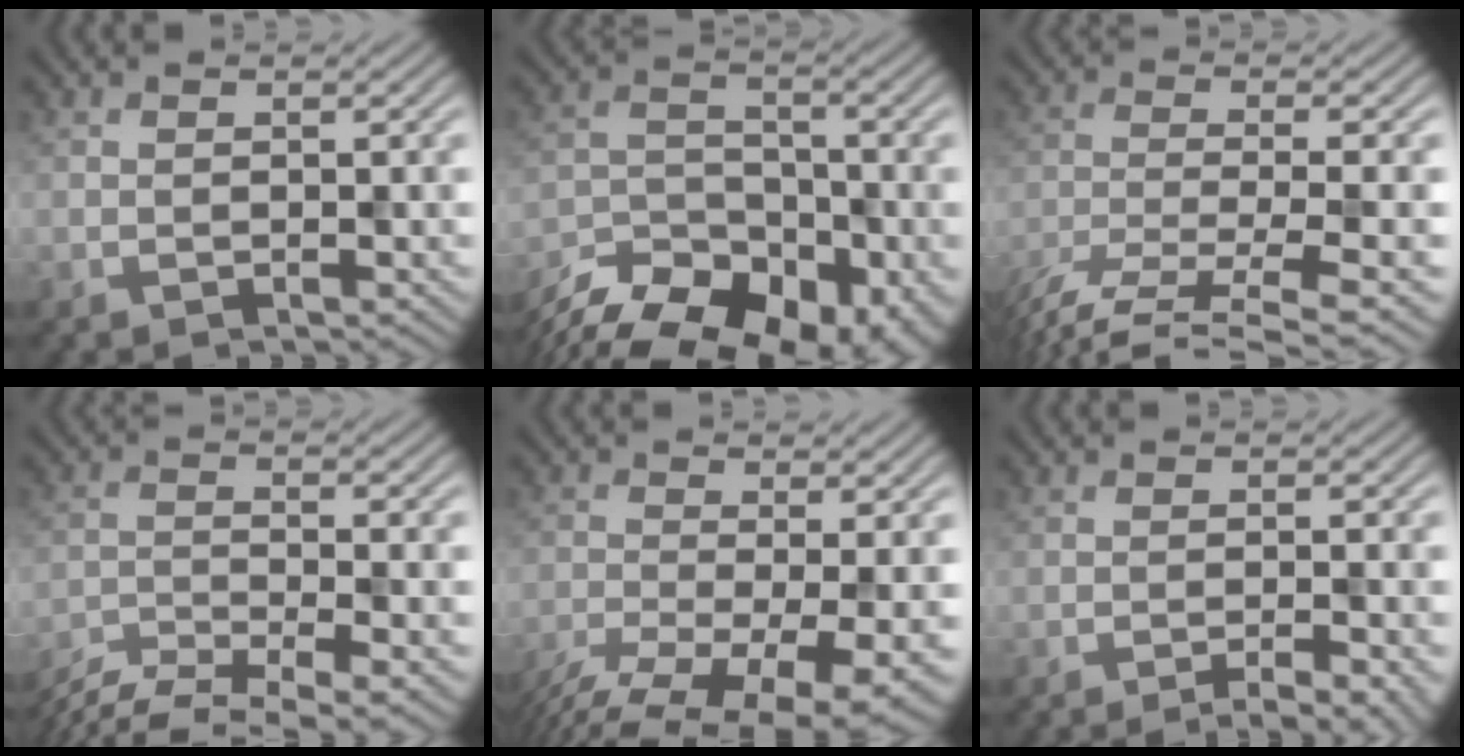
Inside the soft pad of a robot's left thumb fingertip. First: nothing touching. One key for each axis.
{"total": 15.6, "fx": -12.2, "fy": 7.5, "fz": 6.2, "tx": -0.126, "ty": -0.034, "tz": -0.179}
{"total": 8.9, "fx": -6.1, "fy": 2.0, "fz": 6.2, "tx": -0.125, "ty": -0.019, "tz": -0.108}
{"total": 8.0, "fx": -6.6, "fy": 1.4, "fz": 4.4, "tx": -0.089, "ty": -0.011, "tz": -0.121}
{"total": 10.6, "fx": -6.2, "fy": 3.4, "fz": 8.0, "tx": -0.163, "ty": -0.027, "tz": -0.094}
{"total": 4.3, "fx": -2.7, "fy": 0.7, "fz": 3.2, "tx": -0.040, "ty": 0.008, "tz": -0.046}